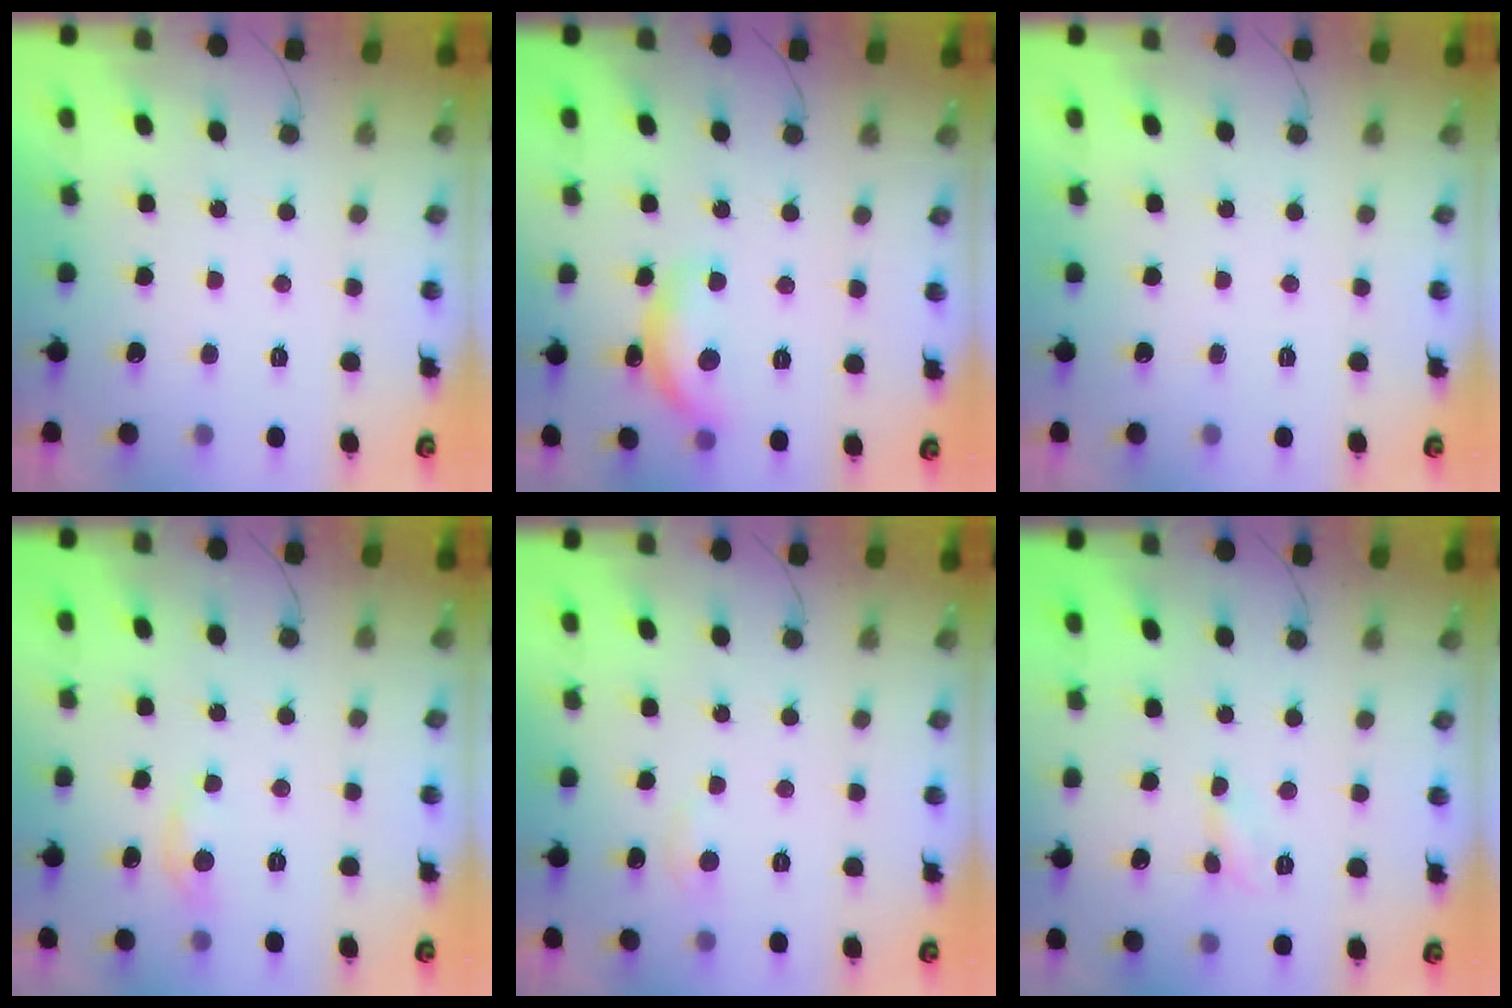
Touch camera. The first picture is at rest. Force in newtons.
{"total": 12.1, "press": 12.0, "slide": 0.5}
{"total": 0.0}
{"total": 6.3, "press": 6.3, "slide": 0.9}
{"total": 4.5, "press": 4.4, "slide": 0.6}
{"total": 2.8, "press": 2.8, "slide": 0.4}